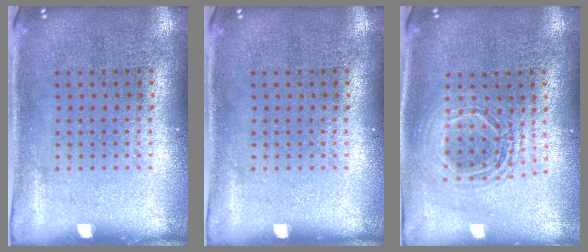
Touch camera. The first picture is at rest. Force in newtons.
{"total": 0.0}
{"total": 1.5, "press": 1.3, "slide": 0.8}